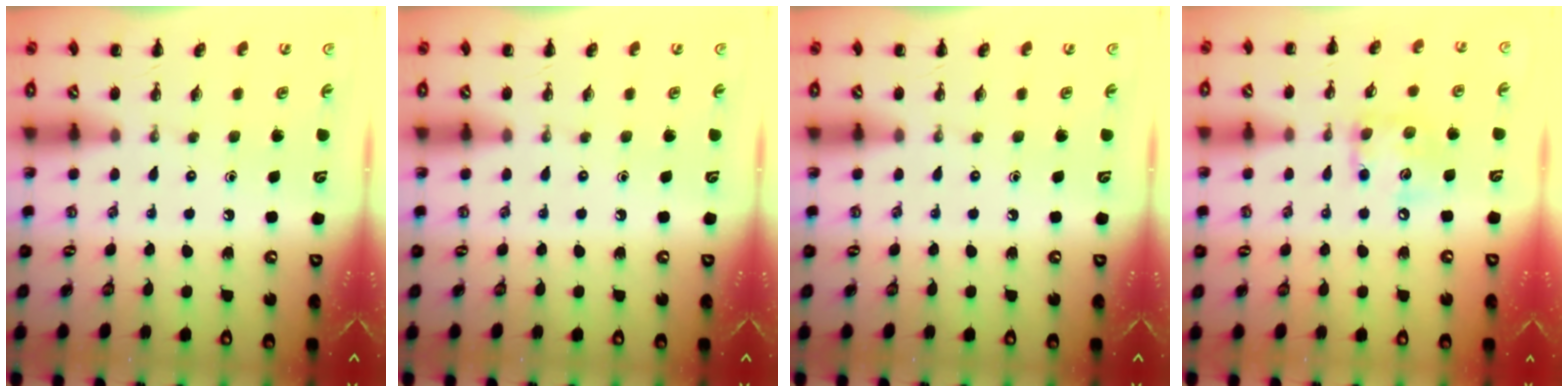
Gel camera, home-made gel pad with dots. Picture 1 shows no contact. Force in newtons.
{"total": 0.0}
{"total": 0.0}
{"total": 10.3, "press": 10.2, "slide": 0.8}